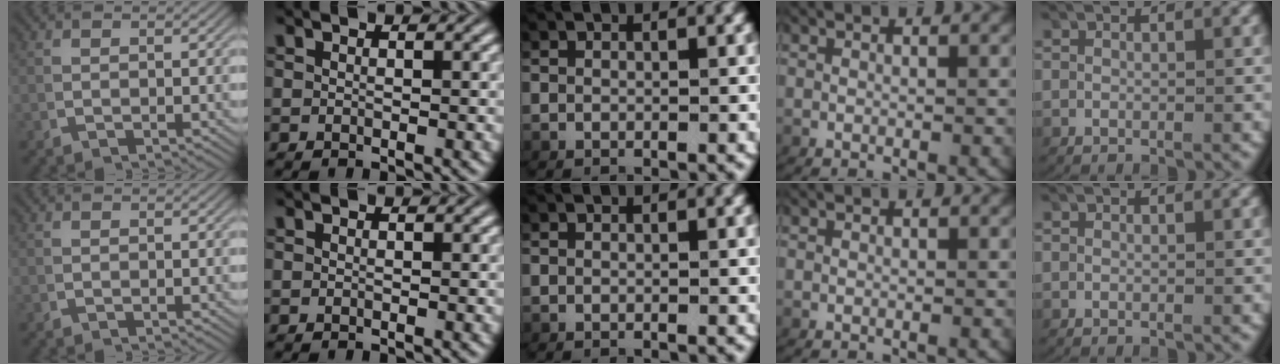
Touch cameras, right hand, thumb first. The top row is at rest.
{}